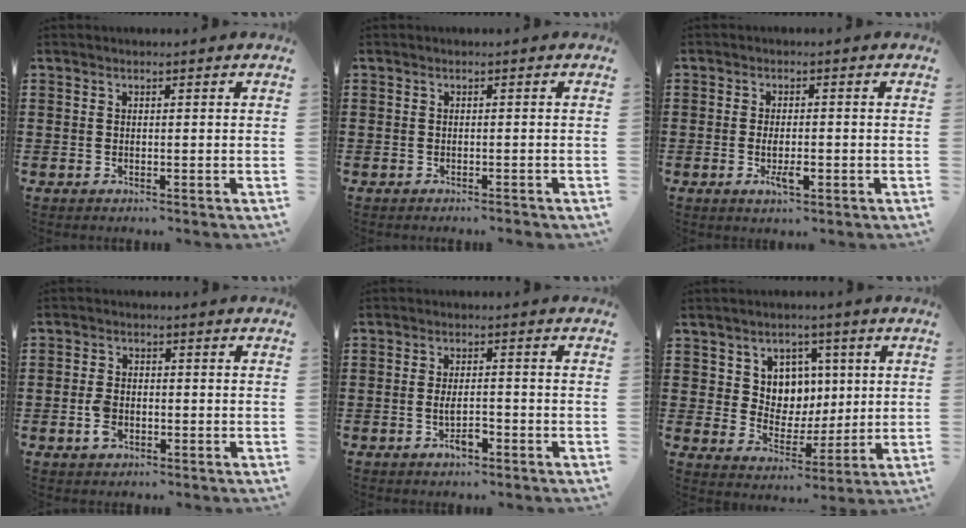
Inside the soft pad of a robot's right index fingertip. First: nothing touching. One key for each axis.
{"total": 0.7, "fx": -0.7, "fy": -0.1, "fz": 0.1, "tx": -0.005, "ty": -0.004, "tz": -0.014}
{"total": 3.4, "fx": -1.0, "fy": 1.1, "fz": 3.0, "tx": -0.060, "ty": -0.001, "tz": -0.019}
{"total": 3.2, "fx": -1.1, "fy": 2.1, "fz": 2.2, "tx": -0.055, "ty": -0.004, "tz": -0.022}
{"total": 3.5, "fx": -1.5, "fy": 1.2, "fz": 2.9, "tx": -0.050, "ty": 0.005, "tz": -0.028}
{"total": 6.7, "fx": 2.4, "fy": 5.9, "fz": 1.9, "tx": -0.063, "ty": 0.004, "tz": 0.044}